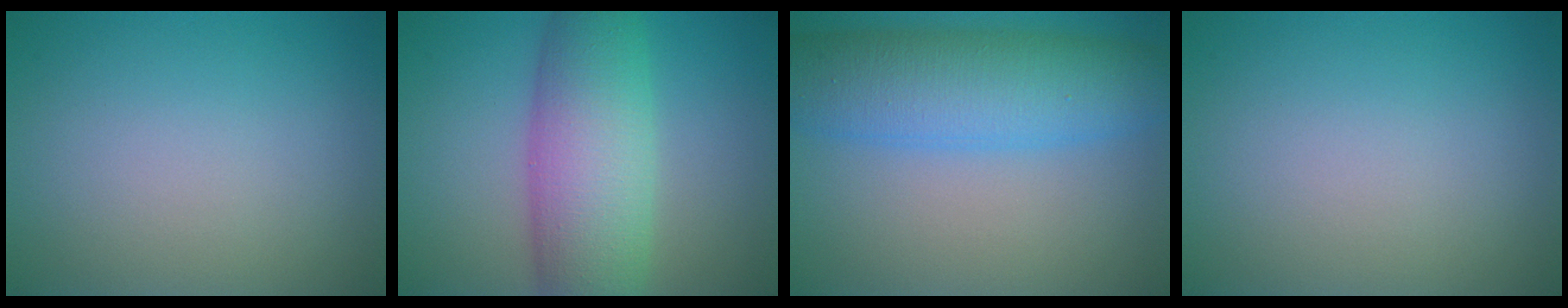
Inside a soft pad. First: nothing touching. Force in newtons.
{"total": 8.6, "press": 8.6, "slide": 0.2}
{"total": 8.4, "press": 8.4, "slide": 0.3}
{"total": 0.0}